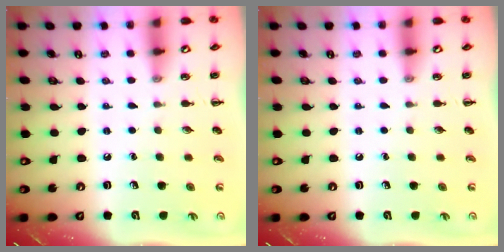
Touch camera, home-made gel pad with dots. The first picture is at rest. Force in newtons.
{"total": 0.0}